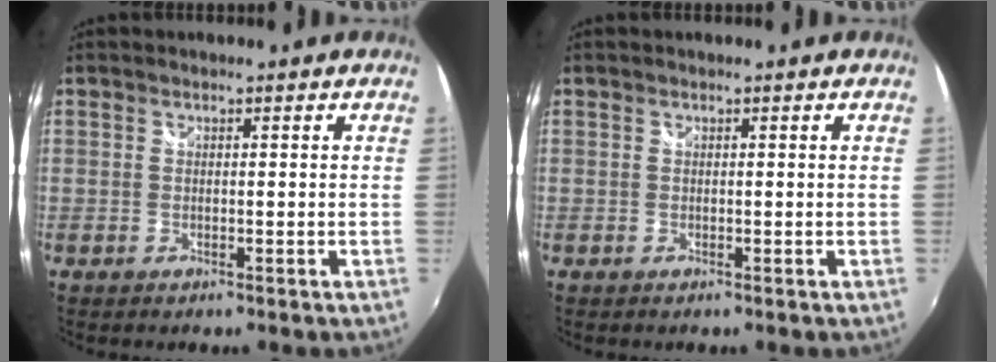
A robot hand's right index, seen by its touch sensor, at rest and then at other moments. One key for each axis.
{"total": 0.0}